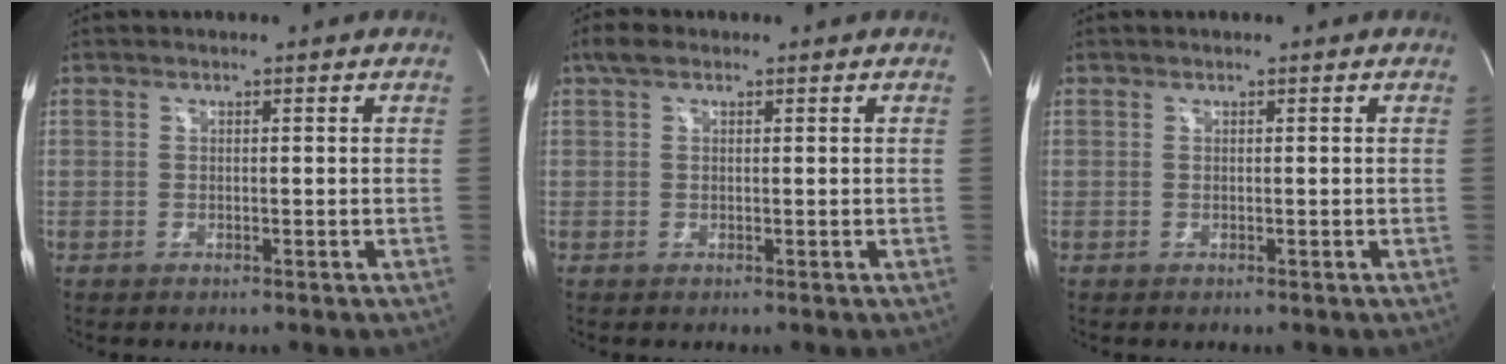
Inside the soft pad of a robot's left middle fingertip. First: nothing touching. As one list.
[{"total": 2.4, "force": [1.6, 1.1, 1.5], "torque": [-0.037, 0.023, 0.030]}, {"total": 0.0}]